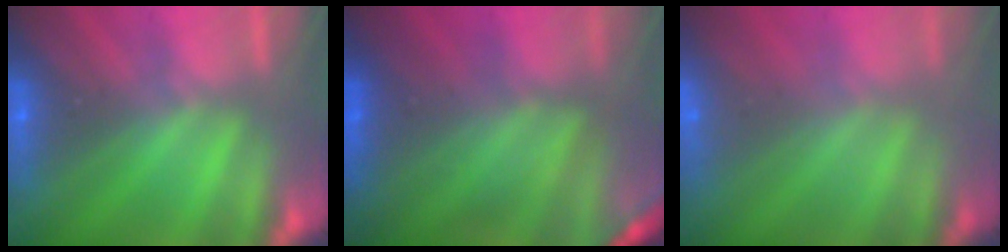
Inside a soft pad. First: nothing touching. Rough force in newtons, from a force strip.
{"total": 6.3}
{"total": 2.9}